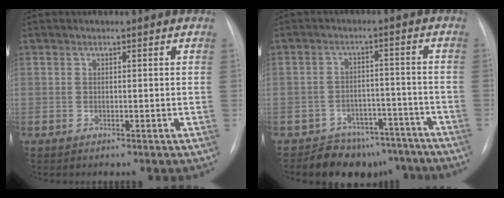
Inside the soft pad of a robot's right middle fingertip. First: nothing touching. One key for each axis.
{"total": 9.7, "fx": -8.0, "fy": 5.4, "fz": 0.4, "tx": 0.023, "ty": 0.035, "tz": -0.103}